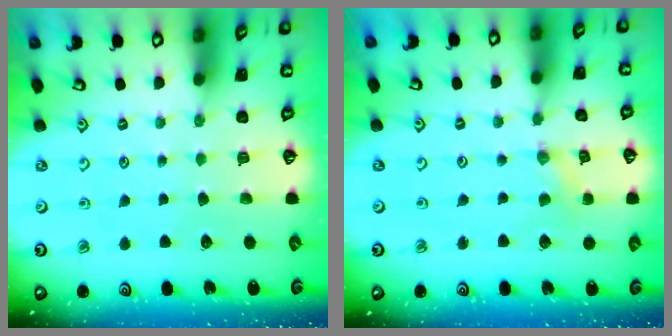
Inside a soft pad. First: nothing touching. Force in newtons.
{"total": 2.2, "press": 2.1, "slide": 0.4}